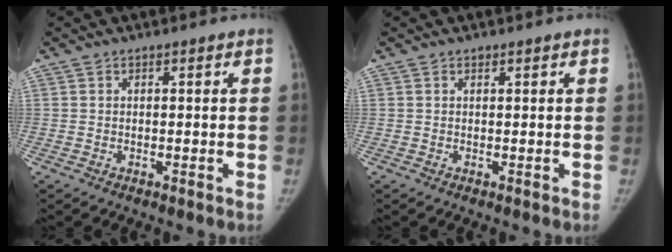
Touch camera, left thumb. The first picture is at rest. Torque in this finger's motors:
{"motor_torque": [0.57, 0.04, 0.42, -0.37, -0.02]}